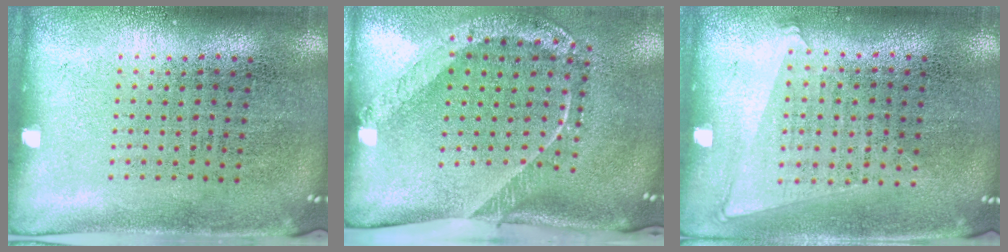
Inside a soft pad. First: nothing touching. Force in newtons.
{"total": 2.5, "press": 1.6, "slide": 1.9}
{"total": 1.1, "press": 1.0, "slide": 0.5}